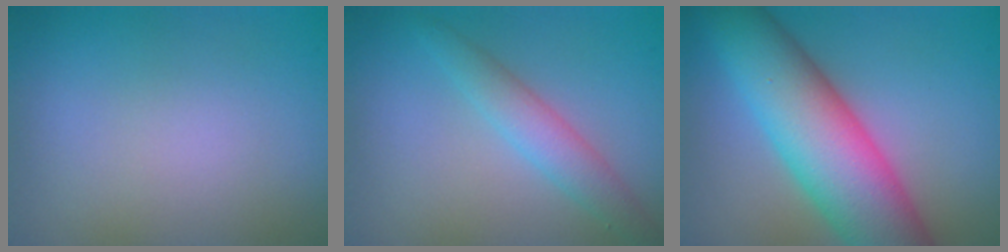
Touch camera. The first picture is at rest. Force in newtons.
{"total": 2.8, "press": 2.8, "slide": 0.0}
{"total": 11.2, "press": 11.2, "slide": 0.2}